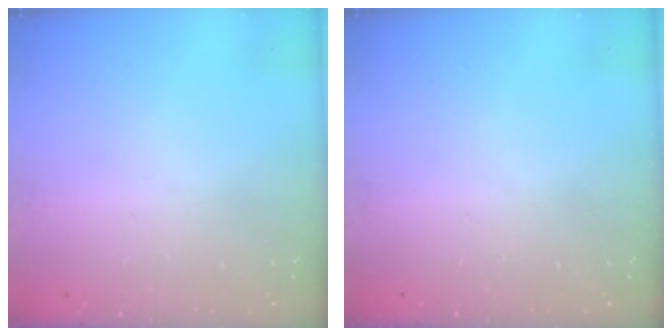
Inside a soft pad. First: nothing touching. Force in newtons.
{"total": 0.0}